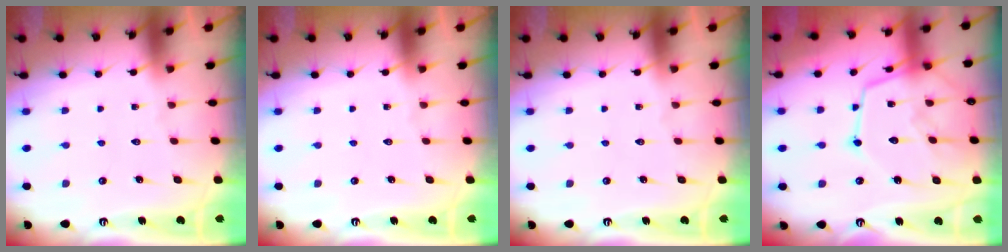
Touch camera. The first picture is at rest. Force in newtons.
{"total": 0.0}
{"total": 0.0}
{"total": 15.8, "press": 15.8, "slide": 1.4}